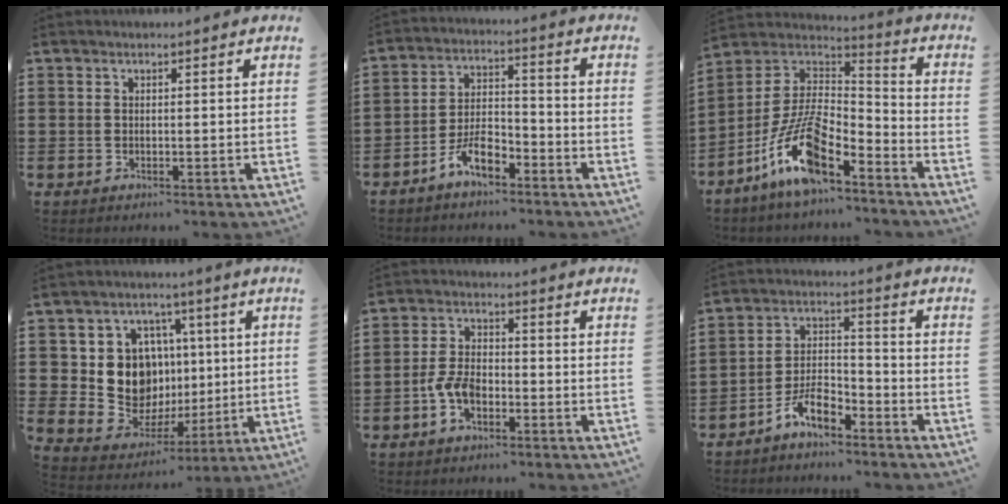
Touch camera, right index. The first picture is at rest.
{"total": 6.5, "force": [-4.5, 2.5, 4.0], "torque": [-0.084, 0.010, -0.087]}
{"total": 12.9, "force": [-8.0, 4.2, 9.1], "torque": [-0.202, 0.004, -0.158]}
{"total": 11.5, "force": [1.8, 10.3, 4.8], "torque": [-0.124, -0.001, 0.045]}
{"total": 5.1, "force": [-2.5, 2.7, 3.6], "torque": [-0.098, -0.005, -0.053]}
{"total": 6.8, "force": [-5.2, 2.4, 3.6], "torque": [-0.078, 0.010, -0.100]}